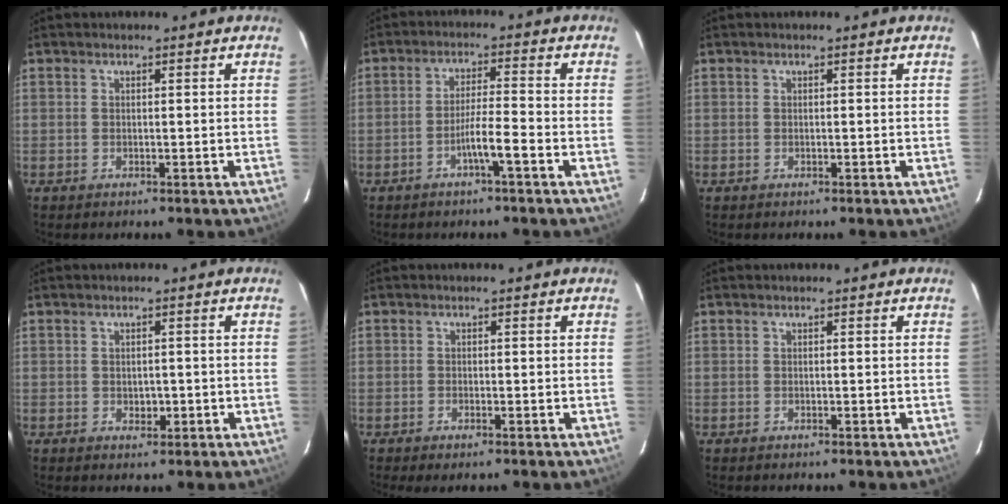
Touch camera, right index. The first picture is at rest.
{"total": 4.8, "force": [-2.4, -0.3, 4.1], "torque": [-0.073, 0.005, -0.046]}
{"total": 0.0}
{"total": 1.9, "force": [-0.5, 1.3, 1.3], "torque": [-0.017, 0.002, -0.002]}
{"total": 1.8, "force": [-1.0, 0.5, 1.4], "torque": [-0.025, -0.003, -0.013]}
{"total": 0.0}